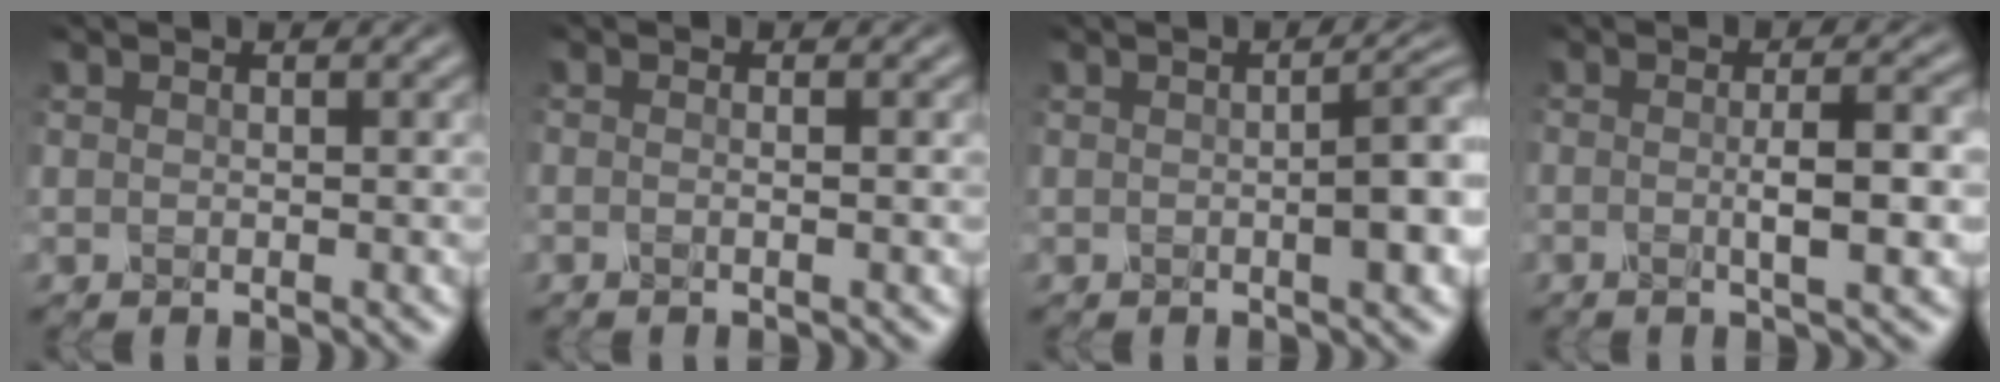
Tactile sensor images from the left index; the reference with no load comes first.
{"total": 1.1, "force": [-0.4, 0.3, 0.9], "torque": [-0.003, -0.006, -0.019]}
{"total": 5.8, "force": [-0.1, 2.0, 5.4], "torque": [-0.050, 0.015, -0.008]}
{"total": 4.4, "force": [-0.7, 0.9, 4.2], "torque": [-0.060, 0.003, -0.016]}